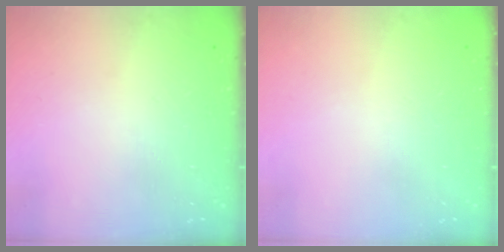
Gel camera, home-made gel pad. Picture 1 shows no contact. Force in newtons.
{"total": 0.0}